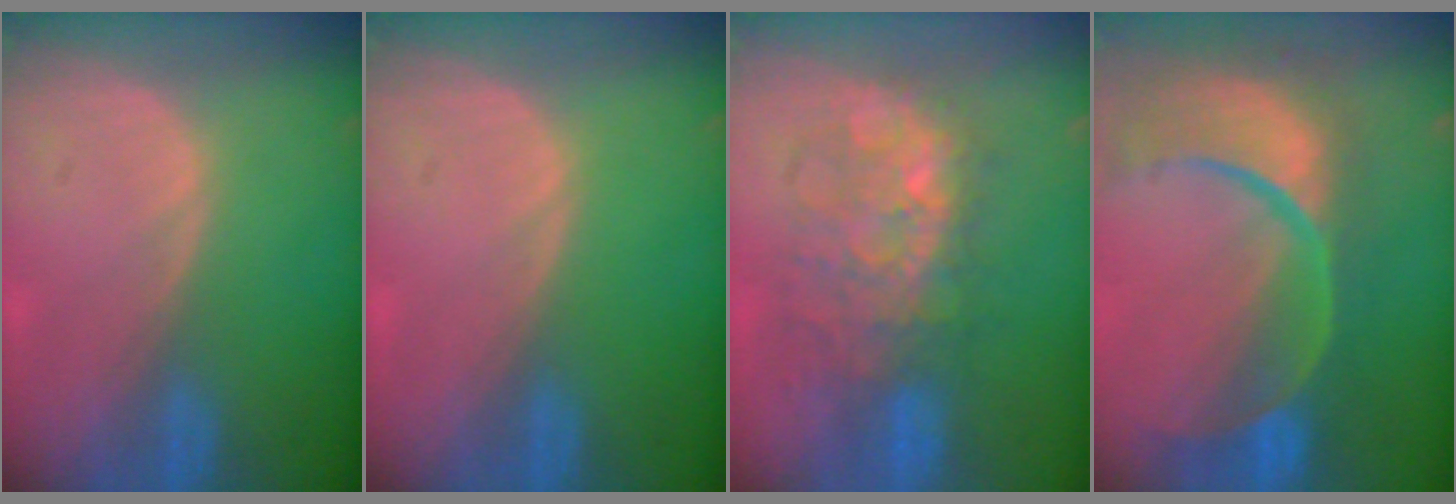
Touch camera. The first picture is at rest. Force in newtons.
{"total": 0.0}
{"total": 9.0, "press": 9.0, "slide": 0.9}
{"total": 13.8, "press": 10.9, "slide": 8.4}